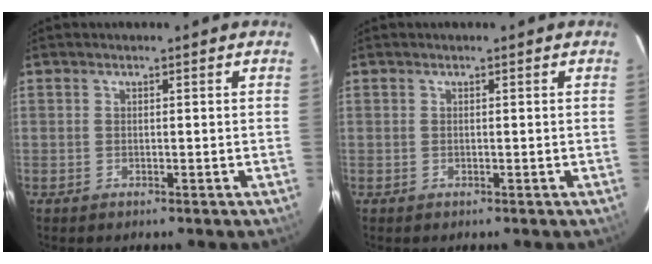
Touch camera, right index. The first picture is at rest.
{"total": 0.0}